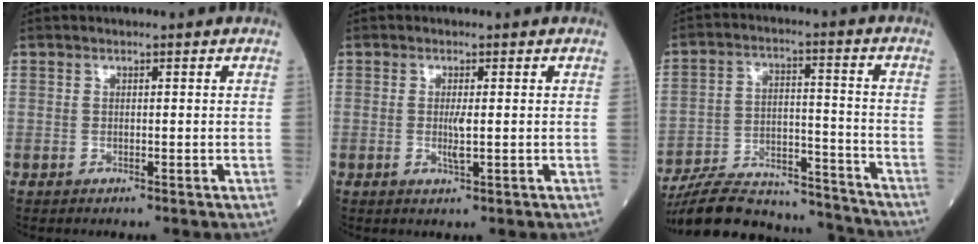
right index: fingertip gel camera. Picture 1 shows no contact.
{"total": 2.0, "force": [0.0, 0.2, 2.0], "torque": [-0.047, -0.004, 0.002]}
{"total": 20.6, "force": [-19.4, 3.8, 5.8], "torque": [-0.119, 0.012, -0.296]}